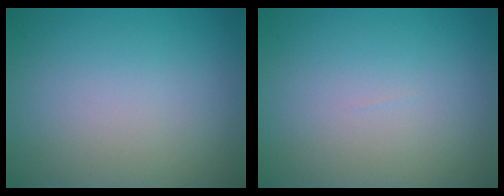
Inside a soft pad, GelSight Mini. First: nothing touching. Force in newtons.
{"total": 0.0}